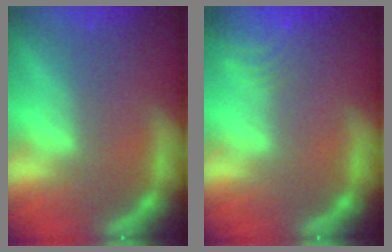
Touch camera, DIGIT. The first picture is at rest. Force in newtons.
{"total": 6.5}